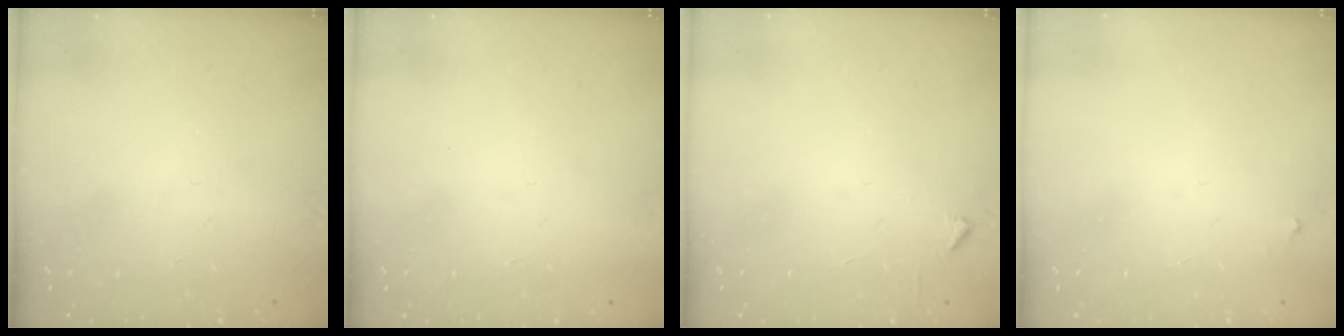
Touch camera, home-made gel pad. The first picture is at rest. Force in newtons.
{"total": 1.5, "press": 1.5, "slide": 0.1}
{"total": 2.1, "press": 2.1, "slide": 0.3}
{"total": 2.2, "press": 2.2, "slide": 0.1}